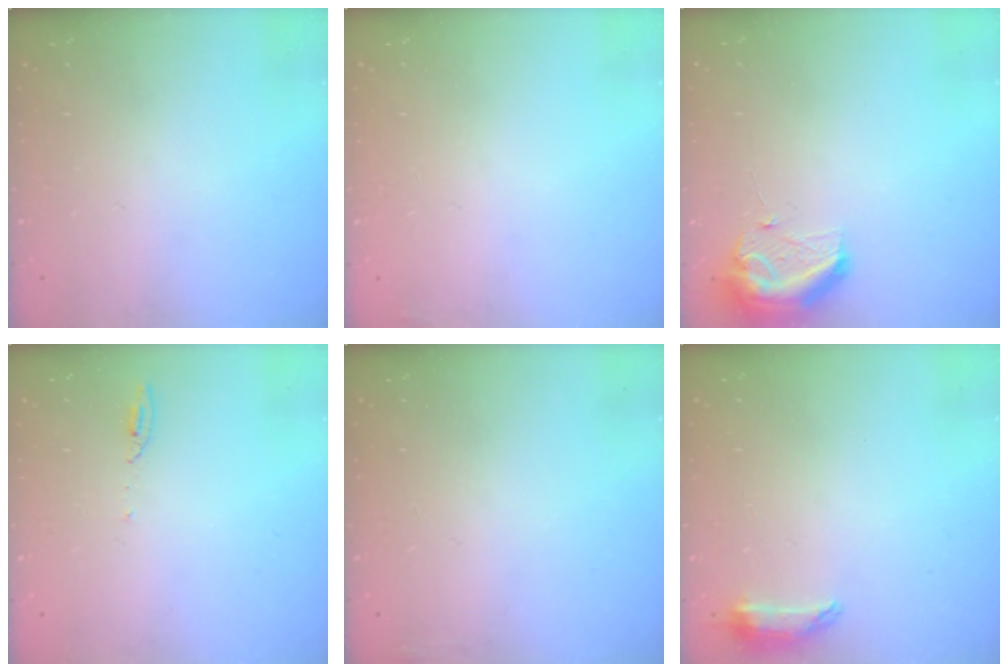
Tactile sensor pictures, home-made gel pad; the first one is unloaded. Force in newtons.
{"total": 2.3, "press": 2.2, "slide": 0.8}
{"total": 11.1, "press": 11.0, "slide": 1.2}
{"total": 4.1, "press": 4.0, "slide": 0.7}
{"total": 3.9, "press": 3.6, "slide": 1.5}
{"total": 6.6, "press": 6.6, "slide": 0.9}